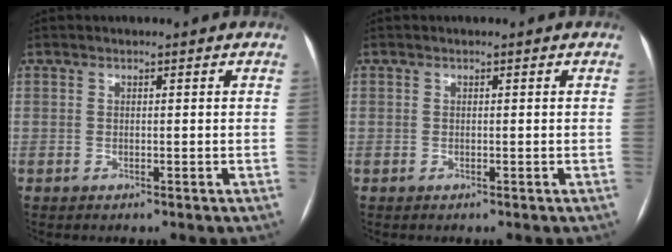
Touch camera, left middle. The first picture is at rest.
{"total": 0.0}